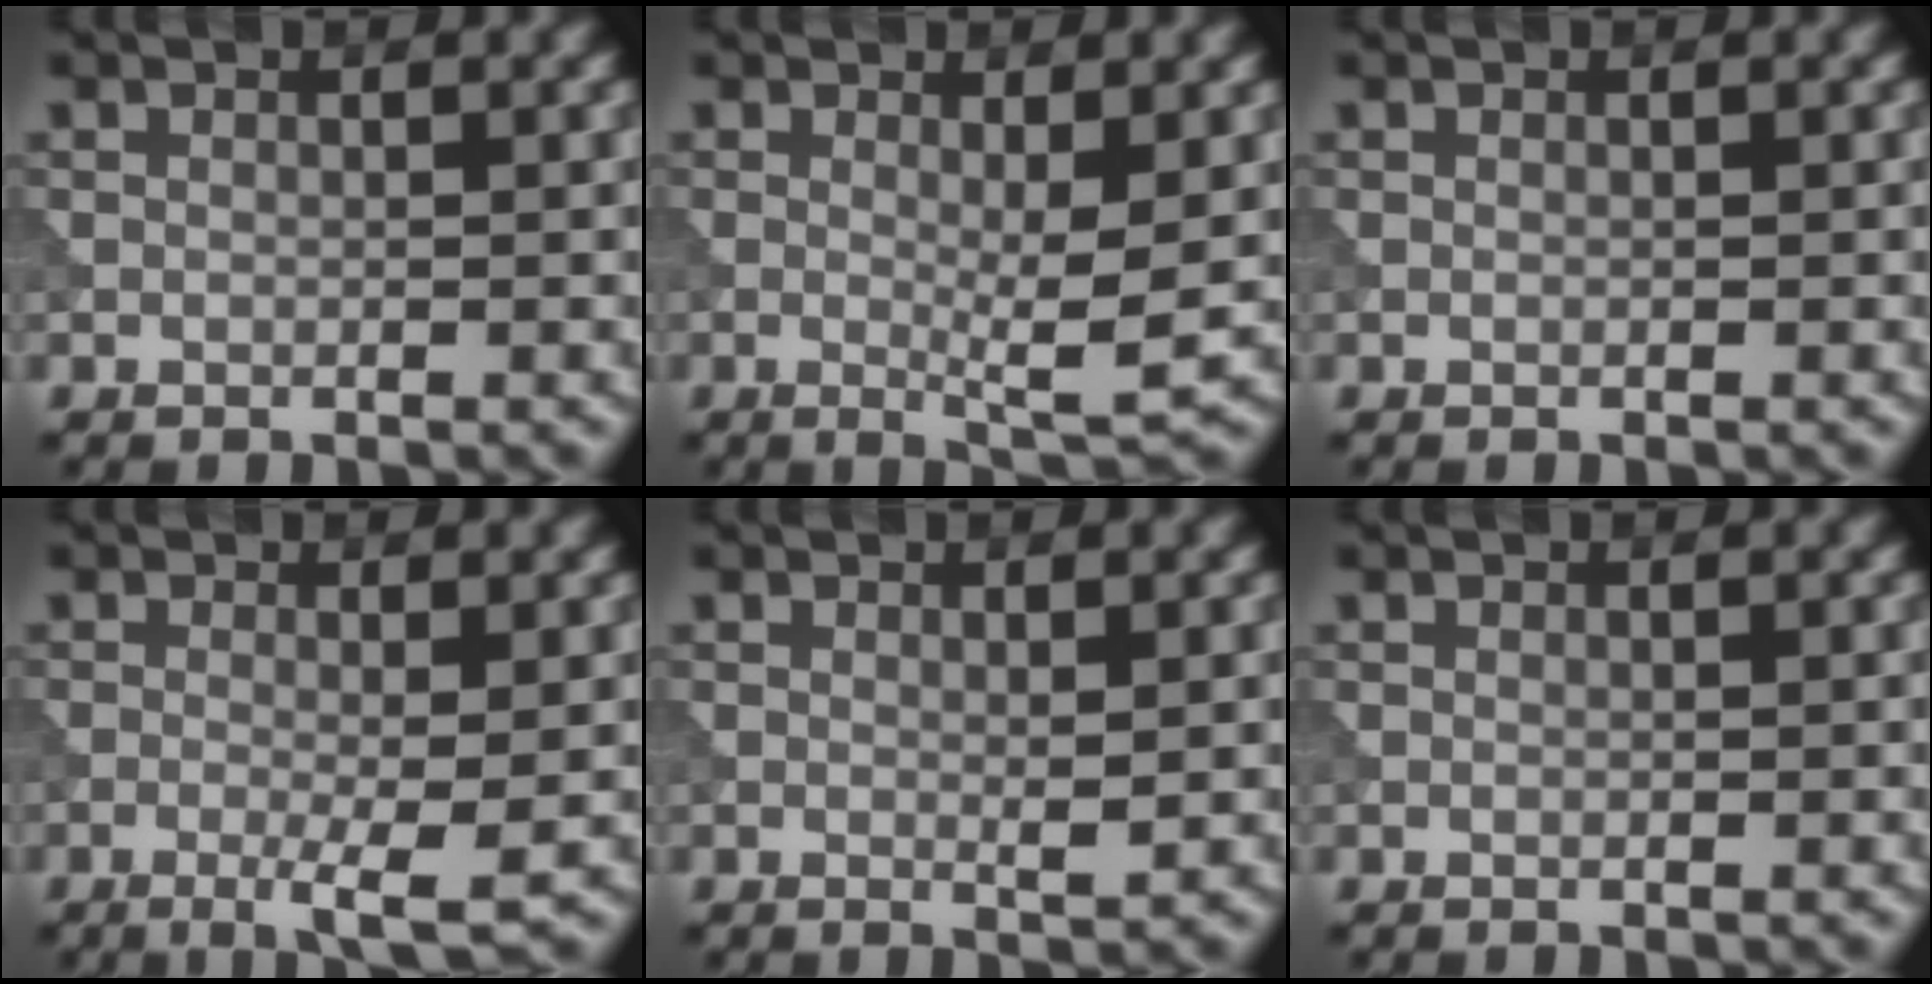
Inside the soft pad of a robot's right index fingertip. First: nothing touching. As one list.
[{"total": 3.4, "force": [0.1, 0.4, 3.3], "torque": [-0.054, -0.014, 0.004]}, {"total": 0.0}, {"total": 3.3, "force": [-0.9, 0.4, 3.2], "torque": [-0.057, -0.010, -0.015]}, {"total": 1.0, "force": [0.2, 0.1, 0.9], "torque": [-0.014, -0.004, 0.002]}, {"total": 0.0}]